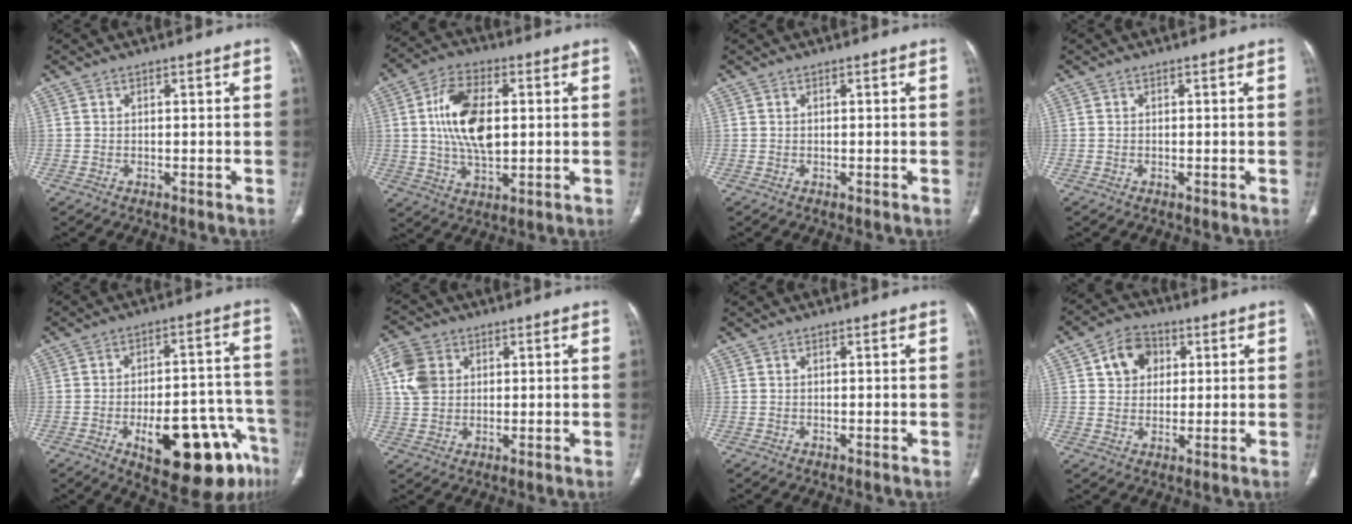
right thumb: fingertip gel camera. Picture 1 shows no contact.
{"total": 13.8, "force": [1.7, 7.5, 11.5], "torque": [-0.206, 0.001, 0.032]}
{"total": 0.0}
{"total": 0.0}
{"total": 20.2, "force": [-9.9, 7.9, 15.8], "torque": [-0.153, 0.057, -0.124]}
{"total": 8.0, "force": [2.3, 6.4, 4.3], "torque": [-0.078, 0.002, 0.044]}
{"total": 0.0}
{"total": 7.8, "force": [2.5, 6.1, 4.0], "torque": [-0.036, 0.000, 0.037]}